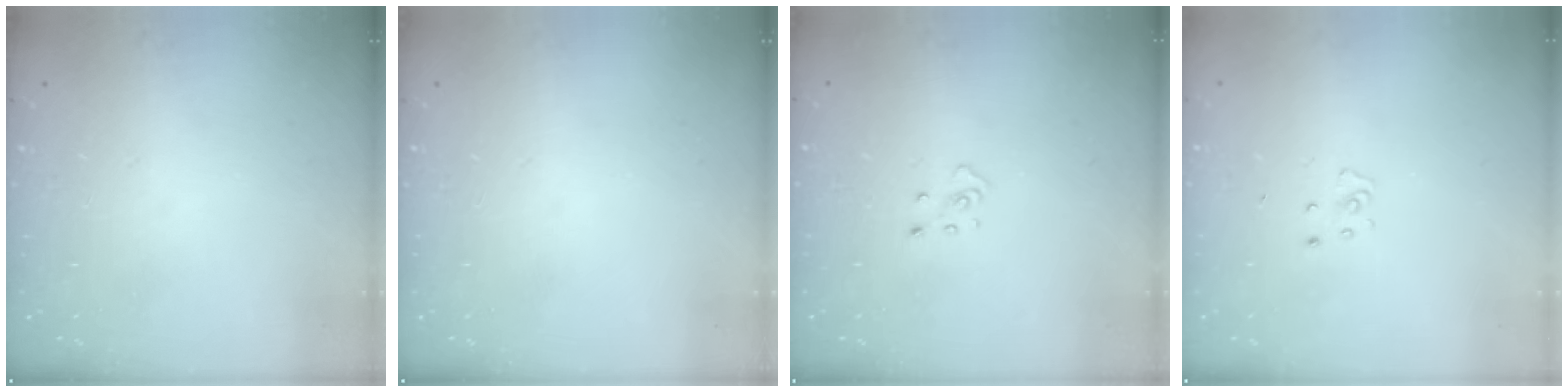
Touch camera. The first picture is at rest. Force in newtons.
{"total": 0.0}
{"total": 2.9, "press": 2.9, "slide": 0.2}
{"total": 2.6, "press": 2.6, "slide": 0.2}